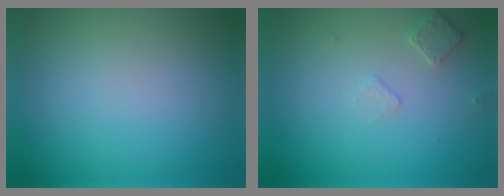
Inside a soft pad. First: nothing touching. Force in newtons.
{"total": 1.5, "press": 1.4, "slide": 0.3}